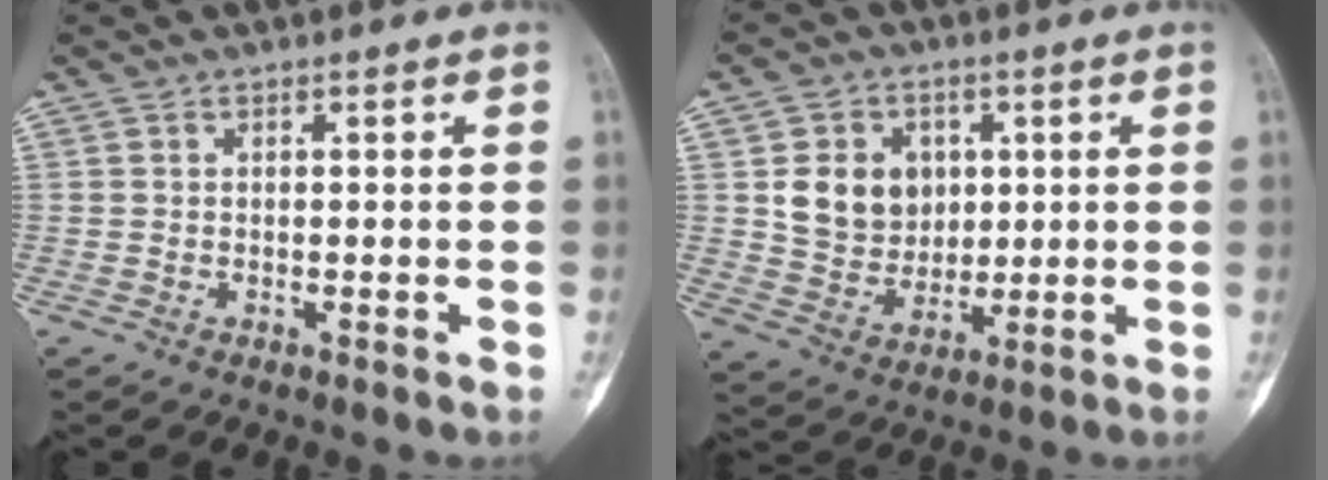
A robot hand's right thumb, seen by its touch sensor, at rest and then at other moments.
{"total": 10.8, "force": [2.4, 9.1, 5.4], "torque": [-0.048, -0.010, 0.051]}